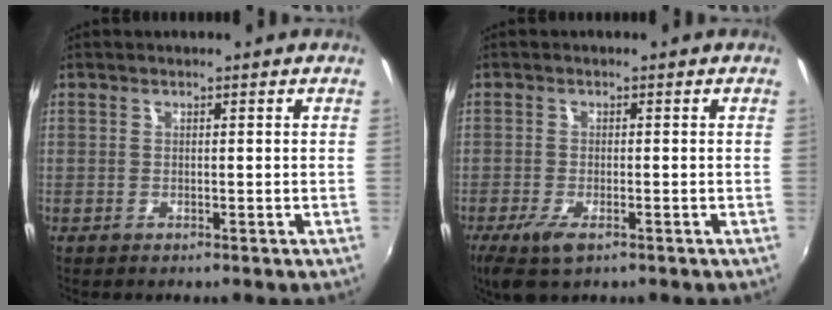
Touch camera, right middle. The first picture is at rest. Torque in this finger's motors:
{"motor_torque": [0.78, -0.72, 0.37, 0.09]}